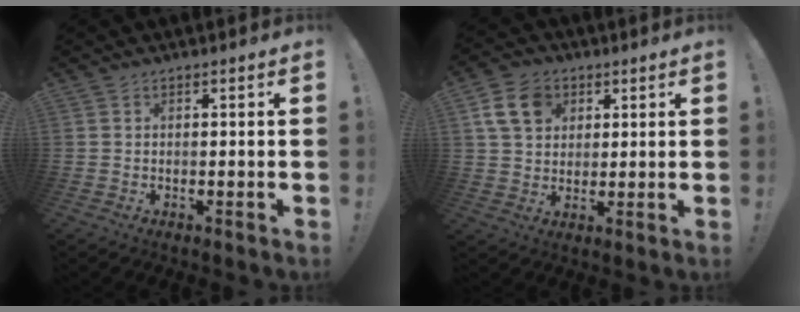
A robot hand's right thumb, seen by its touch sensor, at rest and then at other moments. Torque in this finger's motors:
{"motor_torque": [0.01, 0.01, 0.12, 0.08, 0.00]}